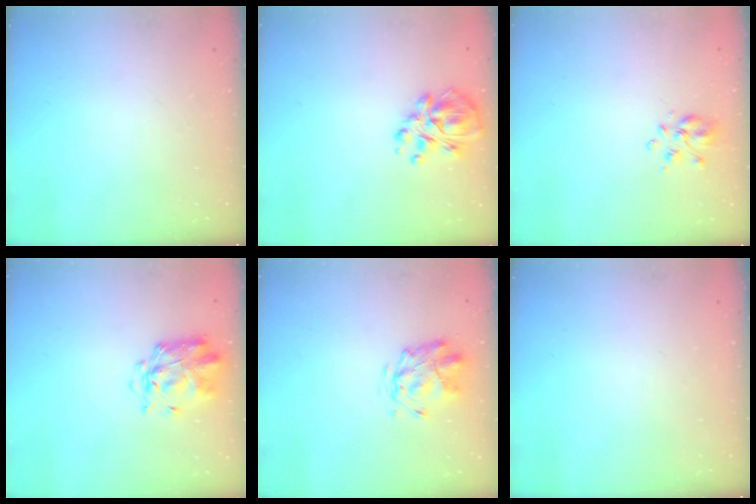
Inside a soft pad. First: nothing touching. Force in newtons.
{"total": 10.7, "press": 10.1, "slide": 3.4}
{"total": 6.5, "press": 6.4, "slide": 1.3}
{"total": 3.1, "press": 3.0, "slide": 0.8}
{"total": 2.8, "press": 2.4, "slide": 1.4}
{"total": 0.0}